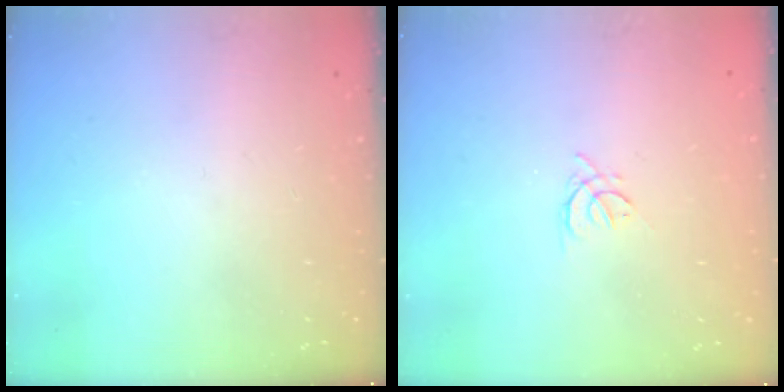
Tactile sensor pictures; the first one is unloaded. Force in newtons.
{"total": 2.4, "press": 2.3, "slide": 0.6}